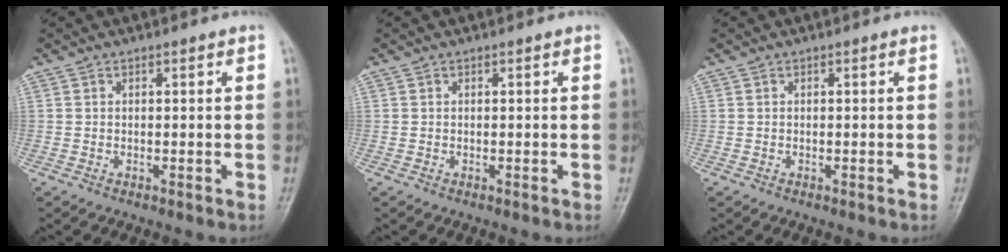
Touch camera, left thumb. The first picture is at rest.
{"total": 0.0}
{"total": 0.0}